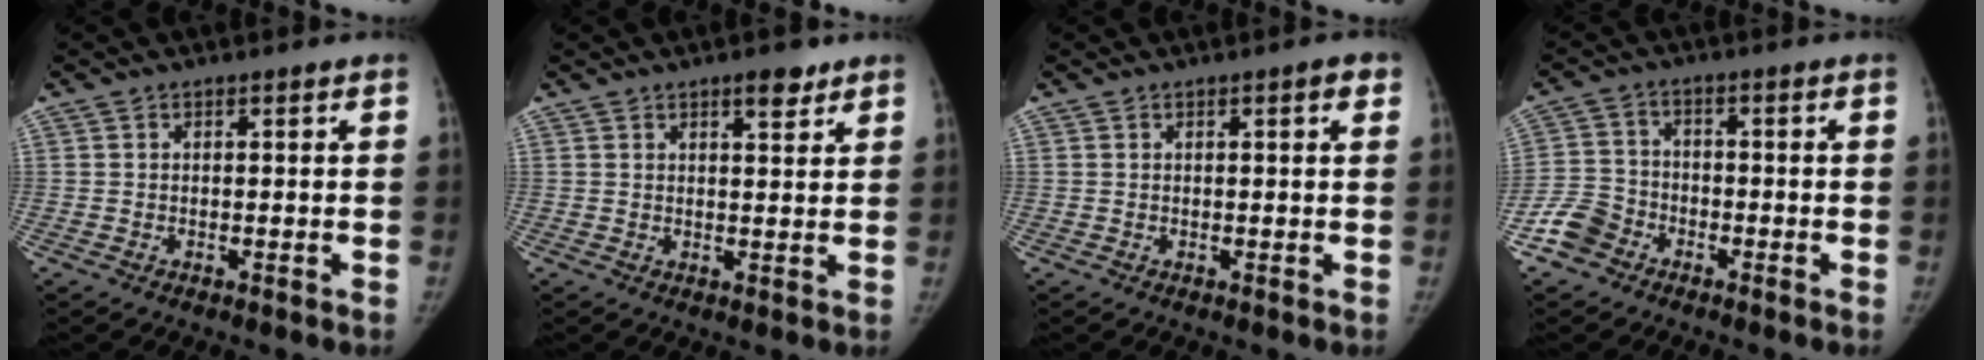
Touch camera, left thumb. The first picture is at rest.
{"total": 3.9, "force": [2.6, 1.4, 2.4], "torque": [-0.022, -0.015, 0.038]}
{"total": 1.9, "force": [0.8, 0.4, 1.6], "torque": [-0.018, 0.002, 0.008]}
{"total": 6.1, "force": [-3.8, 4.5, 1.5], "torque": [-0.018, 0.018, -0.083]}